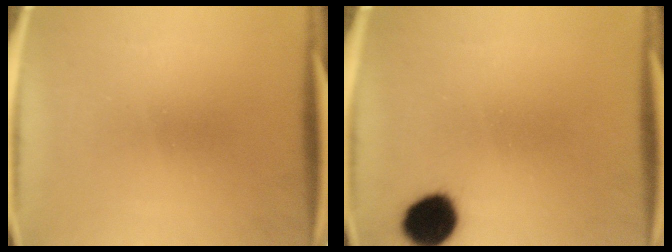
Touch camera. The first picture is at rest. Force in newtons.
{"total": 9.6}